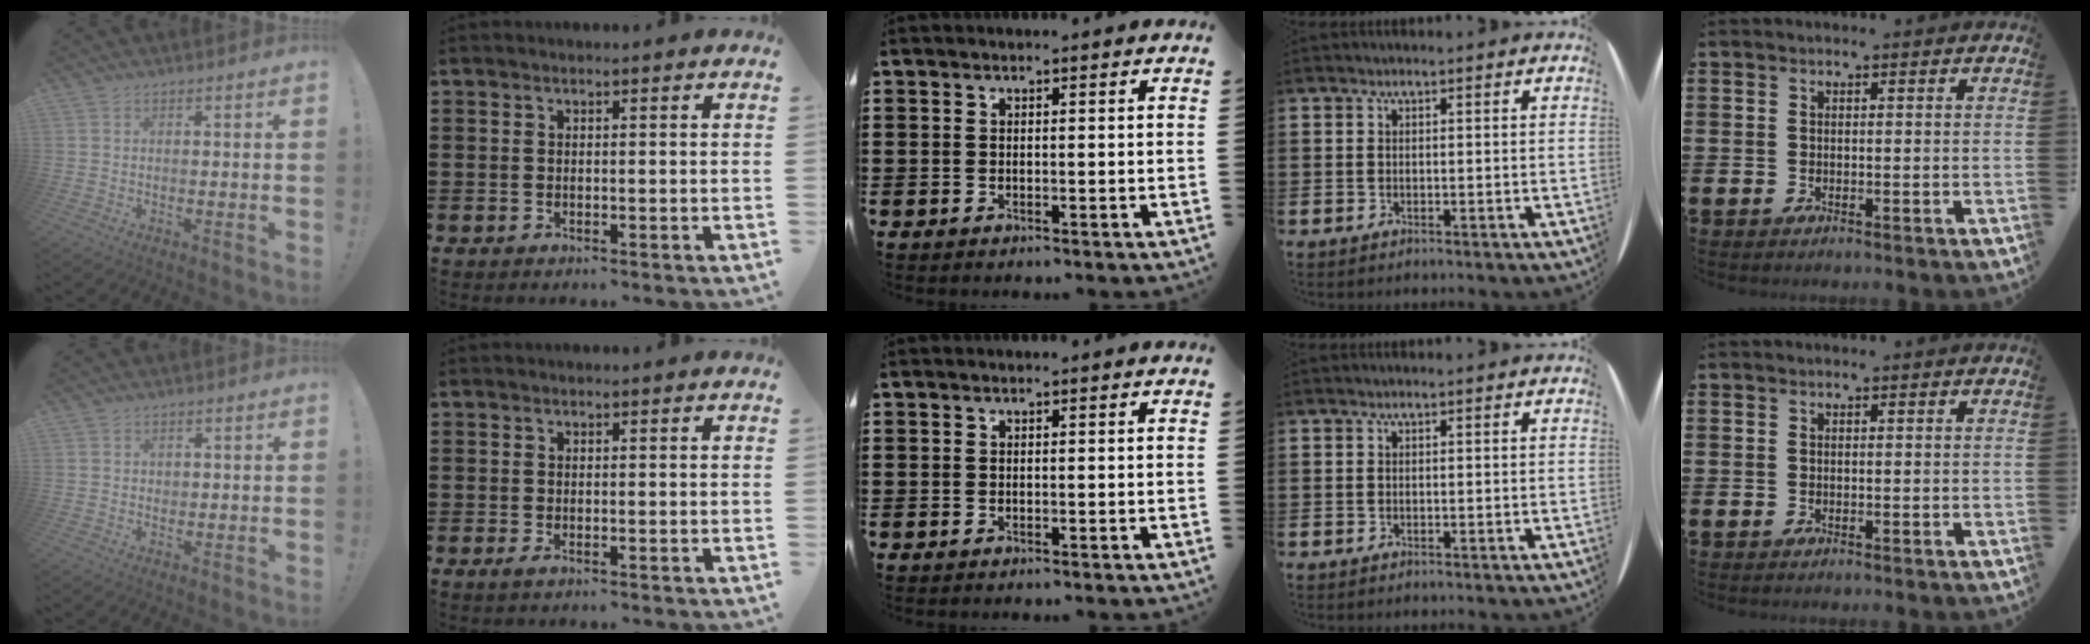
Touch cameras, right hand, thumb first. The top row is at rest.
{"thumb": {"total": 0.9, "force": [0.3, 0.9, 0.2], "torque": [0.004, -0.001, 0.004]}, "index": {"total": 0.6, "force": [-0.2, 0.3, 0.5], "torque": [-0.009, -0.003, -0.003]}}